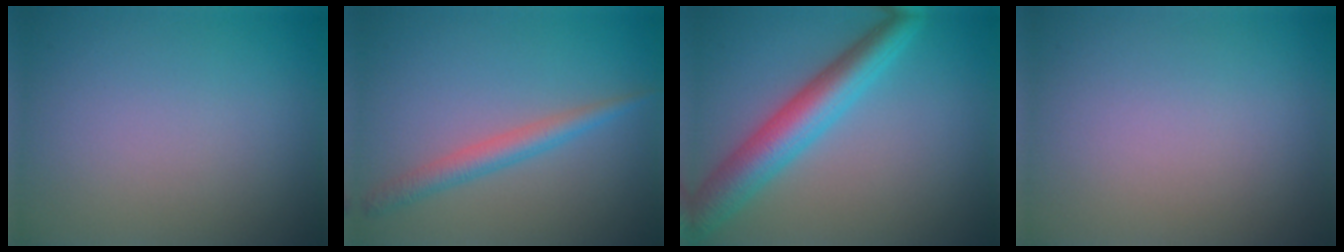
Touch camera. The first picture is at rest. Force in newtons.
{"total": 2.4, "press": 2.4, "slide": 0.0}
{"total": 5.7, "press": 5.7, "slide": 0.2}
{"total": 0.0}